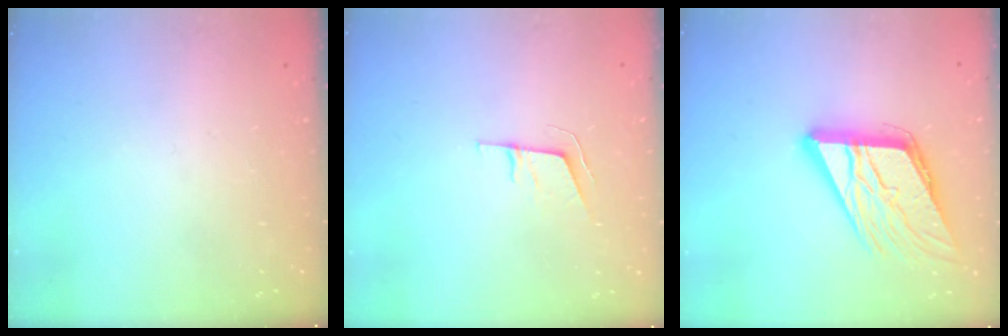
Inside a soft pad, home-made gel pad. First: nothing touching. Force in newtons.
{"total": 6.1, "press": 5.5, "slide": 2.7}
{"total": 17.7, "press": 17.6, "slide": 2.1}